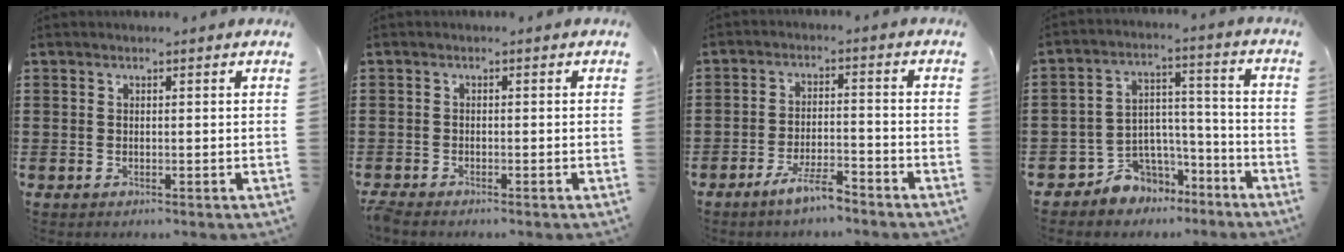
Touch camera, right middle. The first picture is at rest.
{"total": 1.2, "force": [-1.1, 0.1, 0.4], "torque": [-0.017, -0.007, -0.022]}
{"total": 5.4, "force": [-4.3, 0.9, 3.1], "torque": [-0.070, -0.002, -0.083]}
{"total": 6.3, "force": [-5.1, 3.6, -0.2], "torque": [-0.012, 0.010, -0.102]}